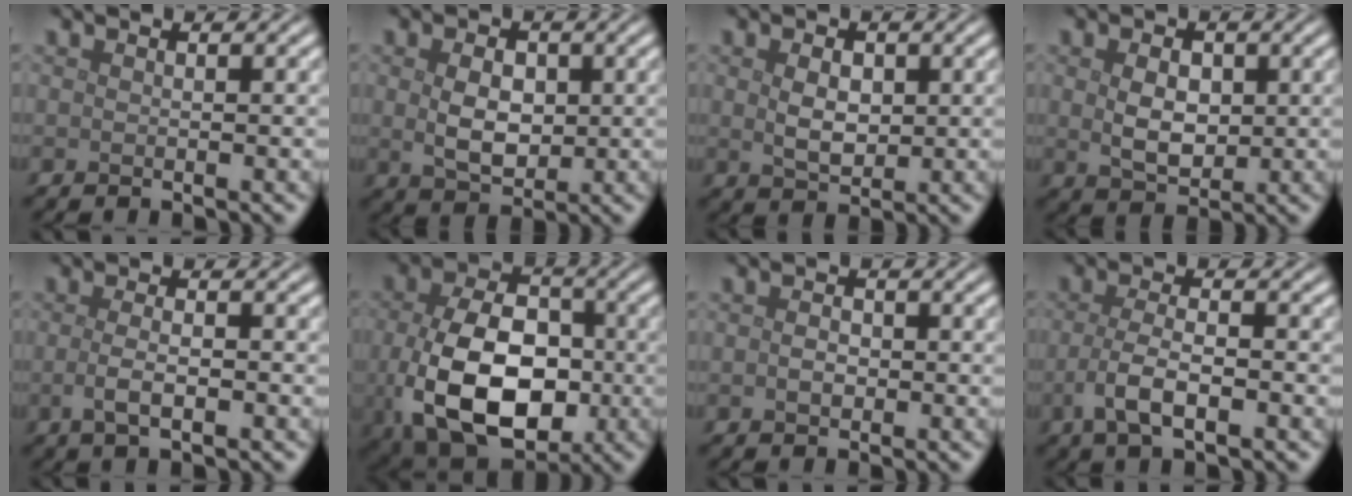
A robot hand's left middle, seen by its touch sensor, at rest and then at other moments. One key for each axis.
{"total": 3.9, "fx": 0.3, "fy": 2.6, "fz": 2.8, "tx": -0.056, "ty": -0.004, "tz": 0.006}
{"total": 2.8, "fx": 0.5, "fy": 1.9, "fz": 2.1, "tx": -0.042, "ty": -0.002, "tz": 0.012}
{"total": 3.5, "fx": 0.4, "fy": 2.4, "fz": 2.5, "tx": -0.051, "ty": -0.004, "tz": 0.008}
{"total": 2.5, "fx": -0.6, "fy": 0.8, "fz": 2.3, "tx": -0.046, "ty": -0.004, "tz": -0.012}
{"total": 12.5, "fx": -2.1, "fy": 8.3, "fz": 9.2, "tx": -0.190, "ty": -0.037, "tz": -0.024}
{"total": 1.4, "fx": -0.2, "fy": 1.0, "fz": 0.9, "tx": -0.017, "ty": -0.001, "tz": -0.007}
{"total": 4.0, "fx": -1.5, "fy": 1.5, "fz": 3.3, "tx": -0.069, "ty": -0.004, "tz": -0.029}